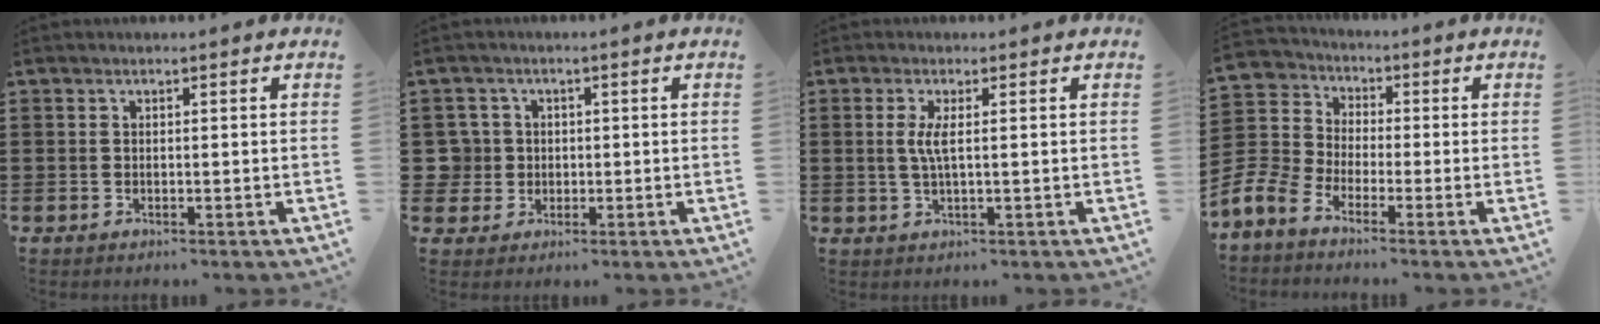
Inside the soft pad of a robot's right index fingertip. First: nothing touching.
{"total": 3.9, "force": [-0.1, 3.8, 0.6], "torque": [-0.046, 0.005, -0.008]}
{"total": 2.9, "force": [0.3, 0.1, 2.9], "torque": [-0.063, -0.007, 0.001]}
{"total": 5.9, "force": [-3.6, 4.4, 1.7], "torque": [-0.074, 0.002, -0.080]}